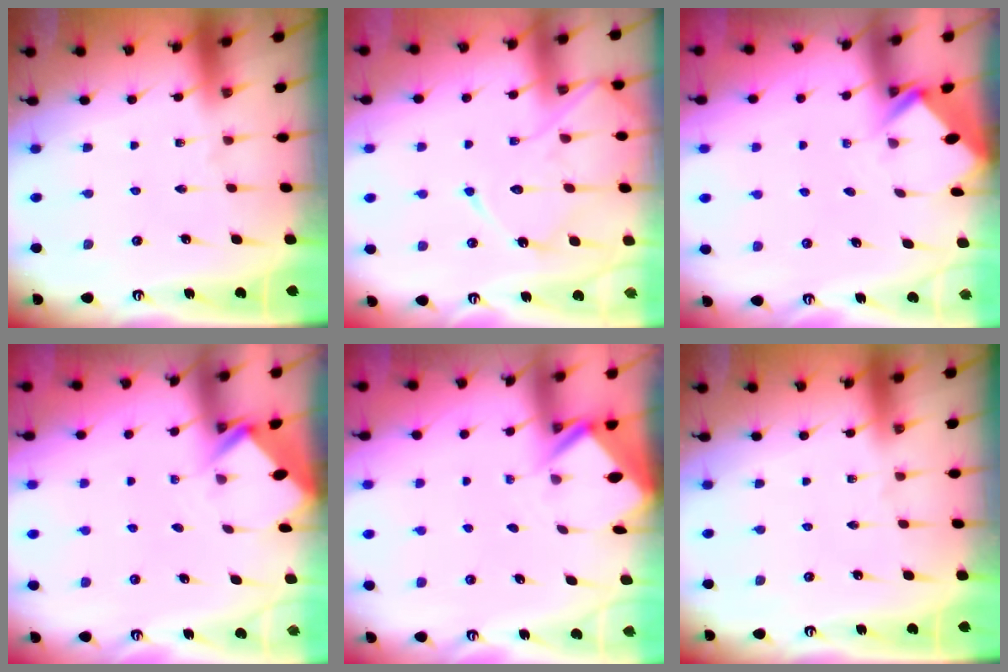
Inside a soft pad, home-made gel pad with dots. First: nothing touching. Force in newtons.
{"total": 12.8, "press": 12.8, "slide": 1.1}
{"total": 2.7, "press": 2.7, "slide": 0.2}
{"total": 2.7, "press": 2.7, "slide": 0.2}
{"total": 2.6, "press": 2.6, "slide": 0.1}
{"total": 0.0}